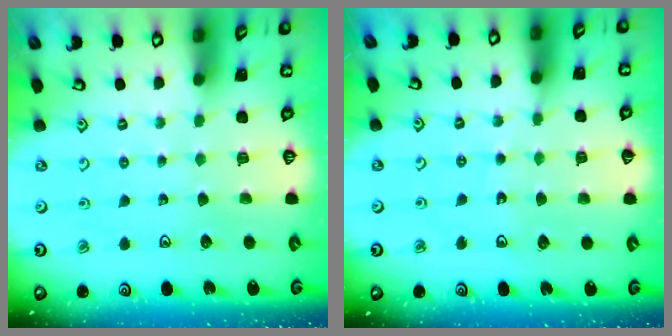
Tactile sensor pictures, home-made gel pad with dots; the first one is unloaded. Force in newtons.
{"total": 5.4, "press": 5.1, "slide": 1.7}